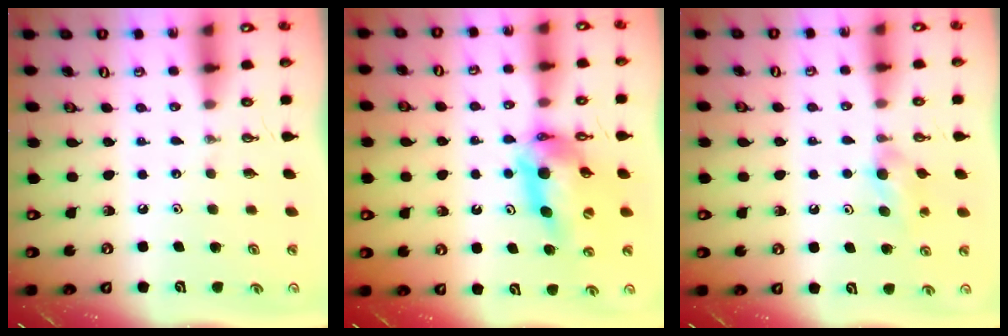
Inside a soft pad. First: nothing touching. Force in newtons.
{"total": 12.3, "press": 12.2, "slide": 1.1}
{"total": 6.8, "press": 6.7, "slide": 1.4}